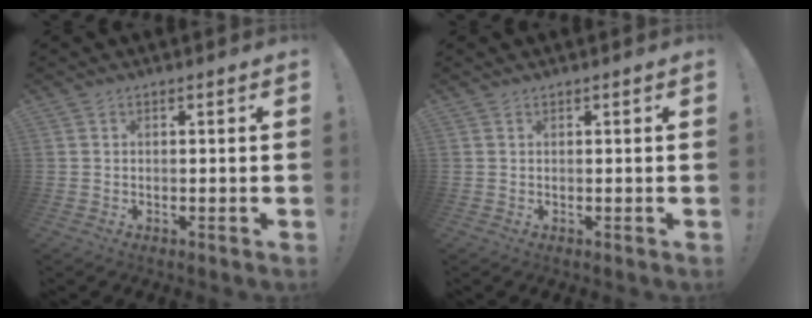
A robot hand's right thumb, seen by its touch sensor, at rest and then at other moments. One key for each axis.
{"total": 0.0}